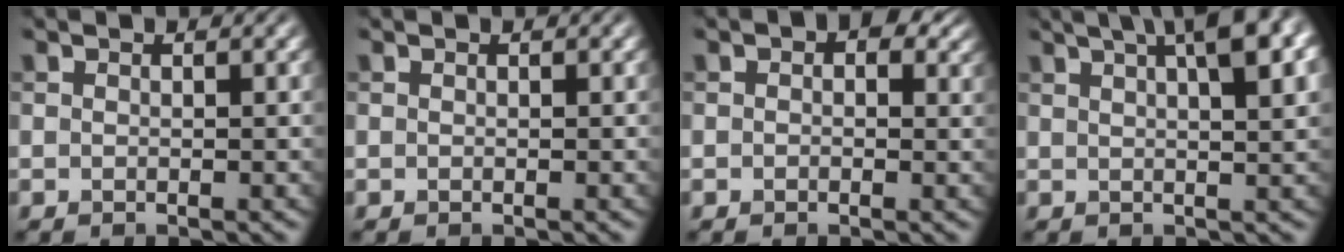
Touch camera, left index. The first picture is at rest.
{"total": 0.0}
{"total": 3.8, "force": [1.6, 2.2, 2.6], "torque": [-0.013, 0.002, 0.008]}
{"total": 9.5, "force": [4.6, 3.3, 7.6], "torque": [-0.075, 0.037, 0.047]}